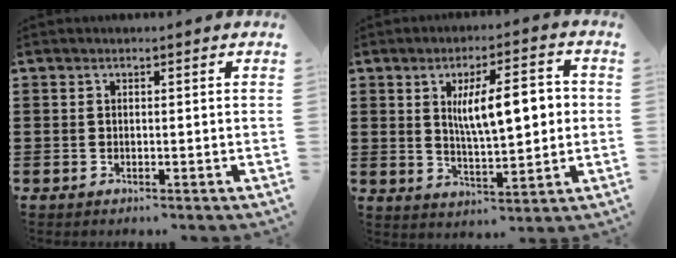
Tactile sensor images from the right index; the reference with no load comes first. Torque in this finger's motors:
{"motor_torque": [1.11, -0.54, 0.46, 0.21]}